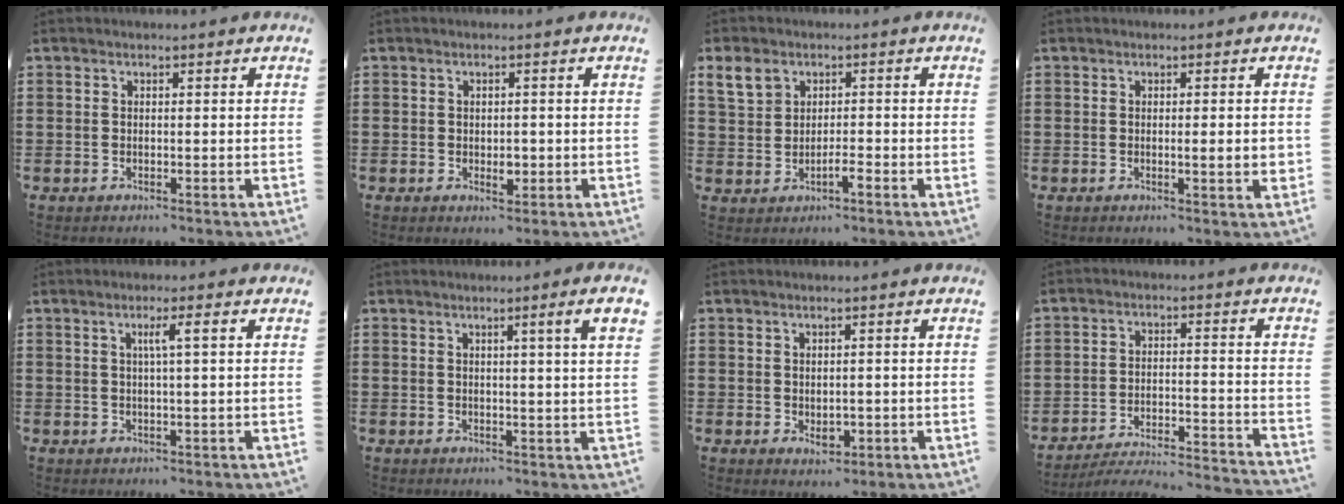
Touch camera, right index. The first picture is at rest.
{"total": 2.3, "force": [-0.3, 1.3, 1.8], "torque": [-0.025, -0.001, -0.007]}
{"total": 4.2, "force": [0.6, 2.9, 3.0], "torque": [-0.075, 0.009, 0.007]}
{"total": 2.5, "force": [-0.2, 0.2, 2.5], "torque": [-0.042, -0.005, -0.004]}
{"total": 2.7, "force": [0.6, -0.2, 2.6], "torque": [-0.050, -0.001, 0.005]}
{"total": 3.3, "force": [1.4, -0.7, 2.9], "torque": [-0.056, -0.006, 0.022]}
{"total": 2.0, "force": [0.0, 1.4, 1.4], "torque": [-0.020, -0.002, -0.001]}
{"total": 4.1, "force": [-3.9, 0.2, 1.2], "torque": [-0.034, -0.010, -0.084]}